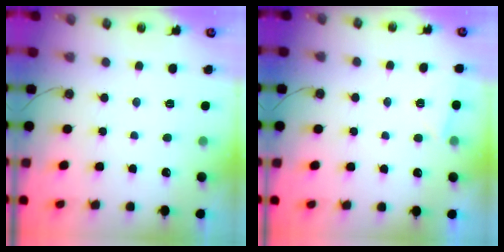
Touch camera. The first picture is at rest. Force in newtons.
{"total": 2.0, "press": 1.9, "slide": 0.3}